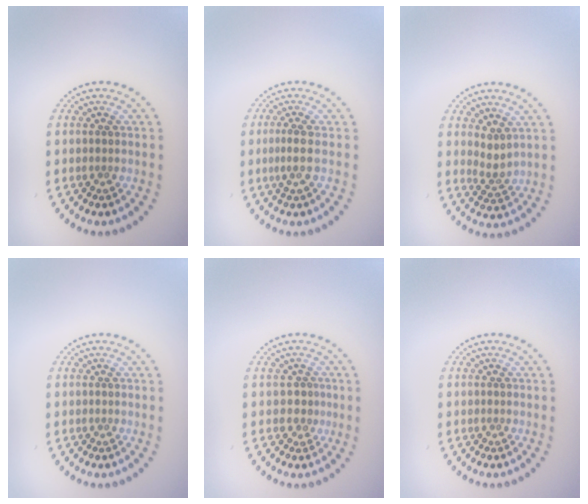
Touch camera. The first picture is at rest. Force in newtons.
{"total": 1.8, "press": 1.3, "slide": 1.2}
{"total": 1.7, "press": 1.3, "slide": 1.1}
{"total": 0.0}
{"total": 1.1, "press": 0.9, "slide": 0.7}
{"total": 0.0}